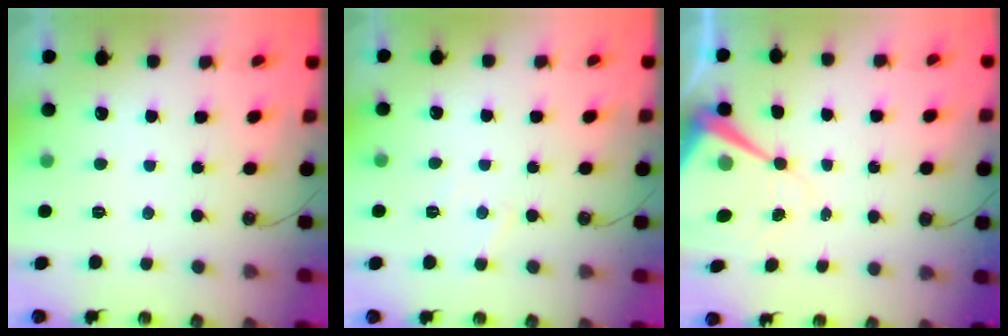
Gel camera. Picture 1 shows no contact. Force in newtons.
{"total": 4.9, "press": 4.8, "slide": 0.7}
{"total": 9.6, "press": 9.6, "slide": 1.0}